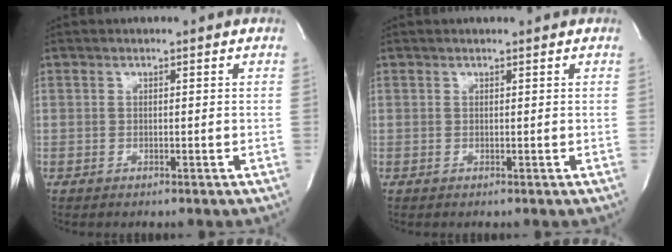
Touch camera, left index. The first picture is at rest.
{"total": 0.8, "force": [0.7, 0.0, 0.3], "torque": [-0.007, 0.007, 0.013]}